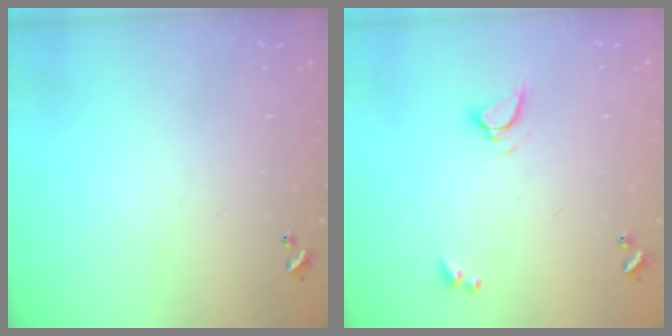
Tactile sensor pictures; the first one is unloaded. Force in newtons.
{"total": 3.3, "press": 3.3, "slide": 0.5}